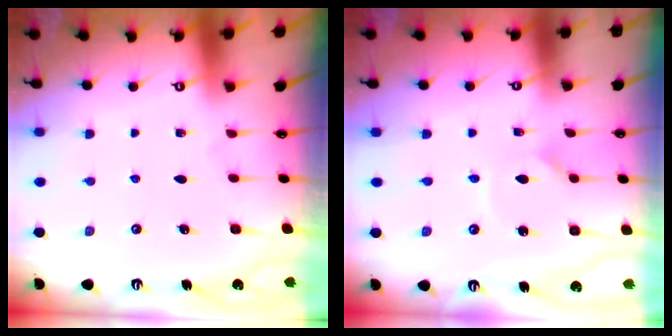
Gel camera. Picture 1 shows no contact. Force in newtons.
{"total": 2.9, "press": 2.9, "slide": 0.1}